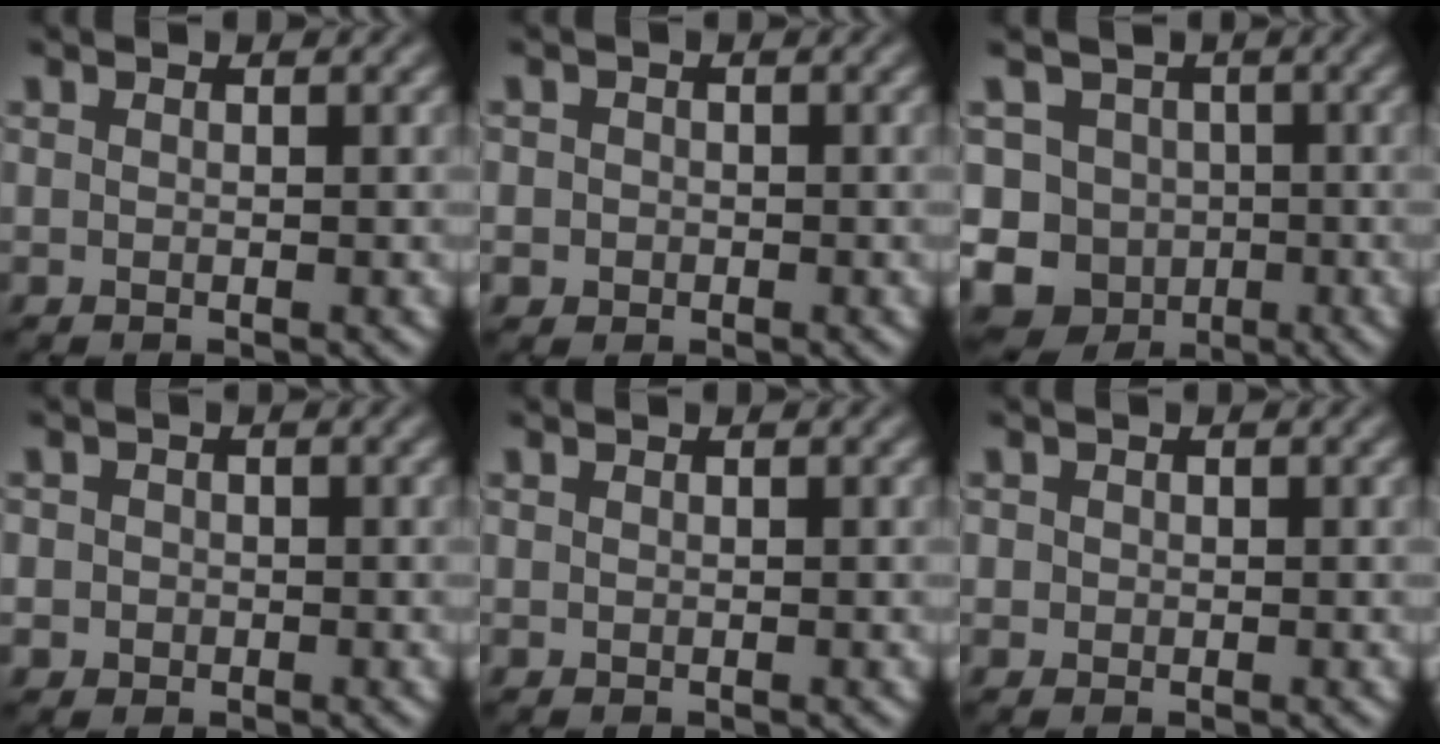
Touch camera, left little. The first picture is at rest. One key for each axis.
{"total": 1.3, "fx": 0.0, "fy": 1.3, "fz": 0.3, "tx": 0.013, "ty": -0.001, "tz": -0.008}
{"total": 10.1, "fx": -1.9, "fy": 9.2, "fz": 3.6, "tx": -0.066, "ty": 0.000, "tz": -0.058}
{"total": 1.8, "fx": 0.1, "fy": 1.7, "fz": 0.5, "tx": 0.014, "ty": 0.004, "tz": -0.009}
{"total": 0.0}
{"total": 0.8, "fx": 0.1, "fy": 0.8, "fz": 0.2, "tx": 0.005, "ty": -0.002, "tz": -0.001}